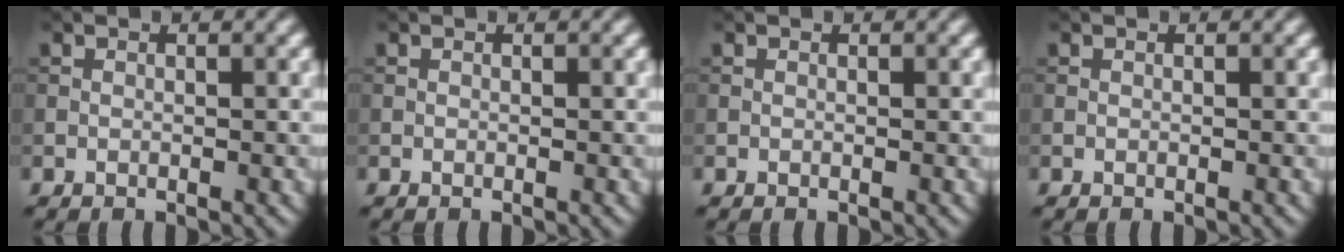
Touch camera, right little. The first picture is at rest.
{"total": 0.0}
{"total": 0.0}
{"total": 0.0}